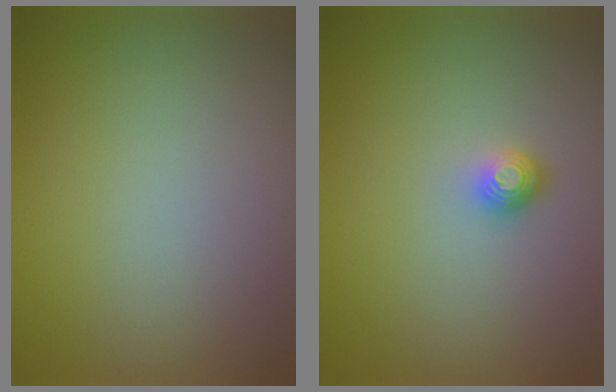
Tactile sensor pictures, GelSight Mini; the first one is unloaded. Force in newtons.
{"total": 1.5, "press": 1.1, "slide": 1.0}